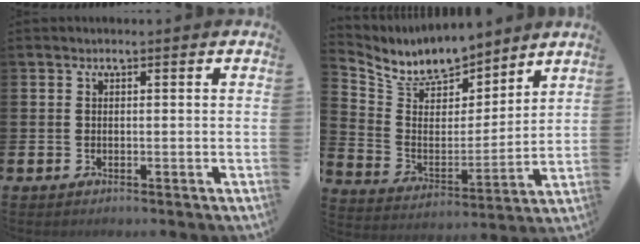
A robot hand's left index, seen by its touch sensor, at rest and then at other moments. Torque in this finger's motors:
{"motor_torque": [0.40, -0.23, 0.30, 0.09]}